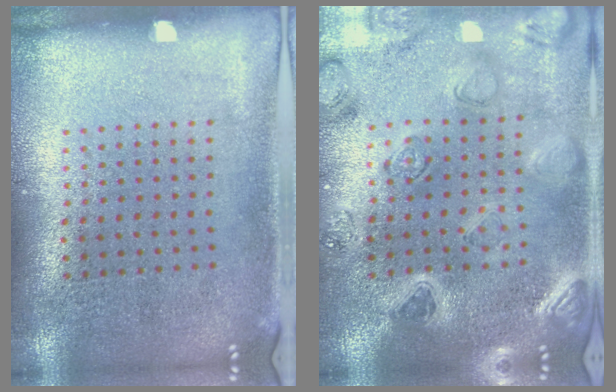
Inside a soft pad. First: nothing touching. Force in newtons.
{"total": 2.2, "press": 2.2, "slide": 0.3}